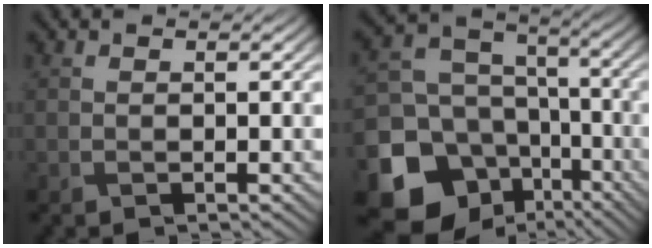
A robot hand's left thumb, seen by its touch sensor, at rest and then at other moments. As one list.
[{"total": 16.1, "force": [-7.6, 12.7, 6.2], "torque": [-0.194, -0.035, -0.125]}]